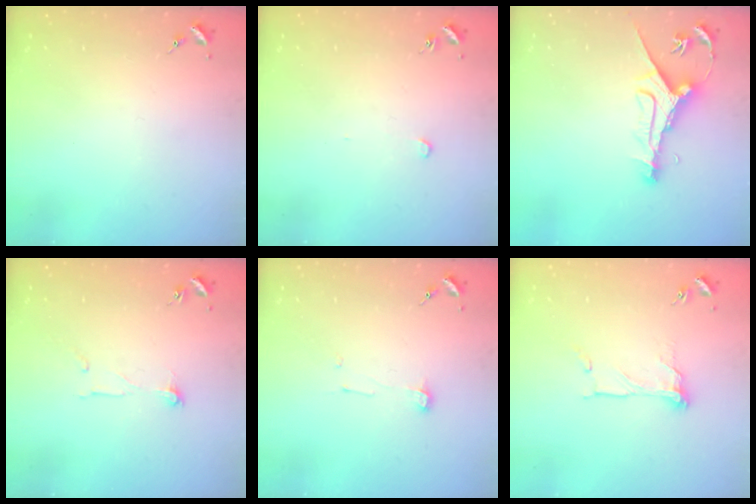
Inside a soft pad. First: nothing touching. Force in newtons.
{"total": 2.8, "press": 2.8, "slide": 0.1}
{"total": 12.3, "press": 12.2, "slide": 0.9}
{"total": 6.1, "press": 6.1, "slide": 0.3}
{"total": 4.2, "press": 4.2, "slide": 0.5}
{"total": 9.4, "press": 9.4, "slide": 0.3}